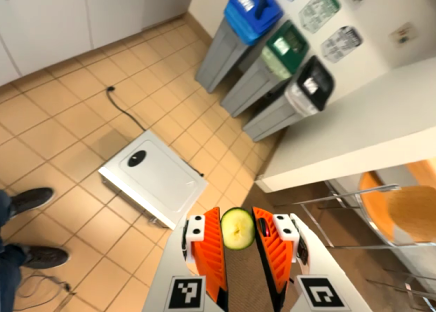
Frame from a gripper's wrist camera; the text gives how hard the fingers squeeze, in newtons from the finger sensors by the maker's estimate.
{"total": 6.5, "left": 6.5, "right": 6.5}